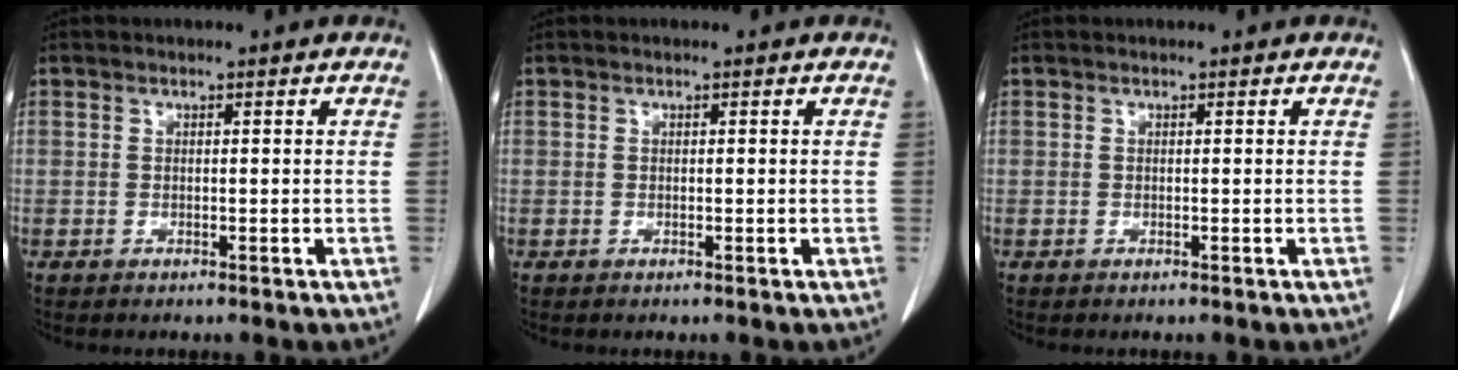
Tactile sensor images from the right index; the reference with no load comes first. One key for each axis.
{"total": 0.0}
{"total": 0.0}